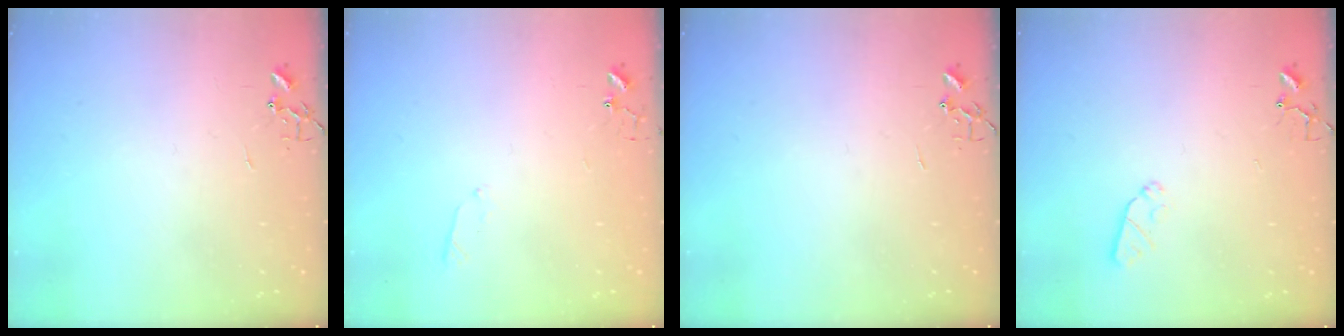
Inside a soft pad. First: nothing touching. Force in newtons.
{"total": 4.1, "press": 4.0, "slide": 0.8}
{"total": 0.0}
{"total": 5.4, "press": 5.3, "slide": 0.9}